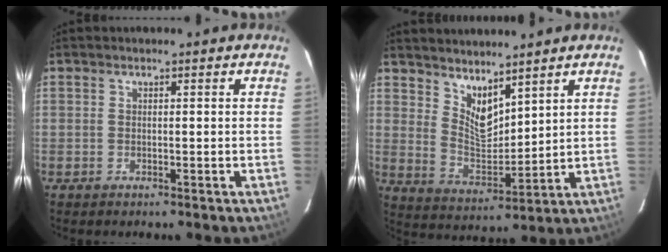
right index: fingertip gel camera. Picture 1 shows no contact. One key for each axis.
{"total": 7.9, "fx": 6.0, "fy": 2.8, "fz": 4.3, "tx": -0.070, "ty": -0.011, "tz": 0.117}